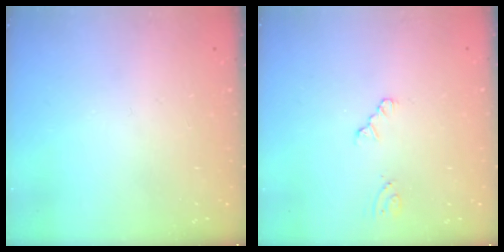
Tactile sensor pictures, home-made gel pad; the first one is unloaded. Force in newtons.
{"total": 0.7, "press": 0.7, "slide": 0.2}